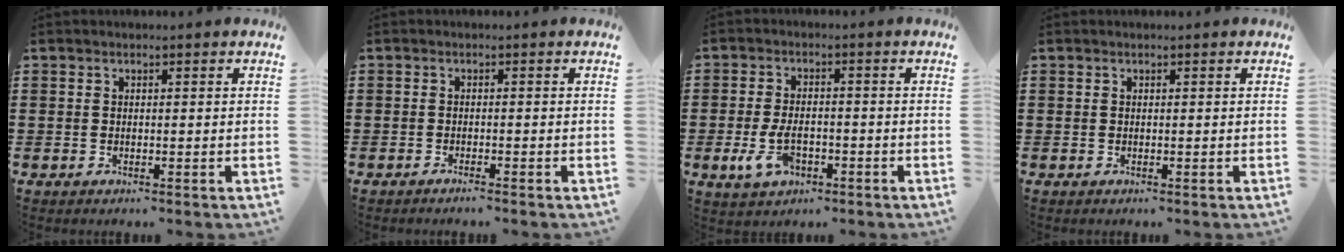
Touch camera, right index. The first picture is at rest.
{"total": 1.0, "force": [-0.9, -0.2, 0.3], "torque": [-0.006, -0.002, -0.017]}
{"total": 5.5, "force": [-2.0, 3.0, 4.2], "torque": [-0.098, -0.001, -0.040]}
{"total": 0.0}